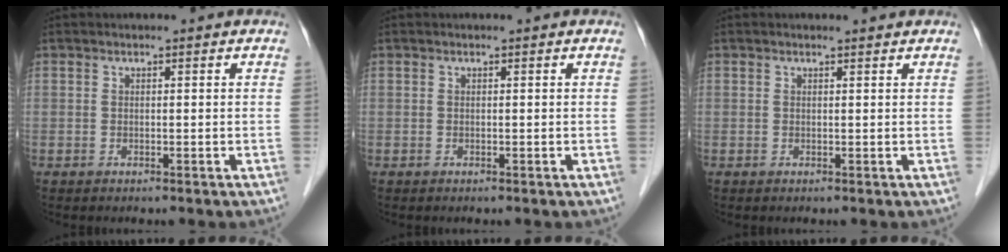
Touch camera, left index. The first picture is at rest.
{"total": 0.0}
{"total": 1.7, "force": [1.6, 0.0, 0.4], "torque": [-0.009, 0.005, 0.021]}